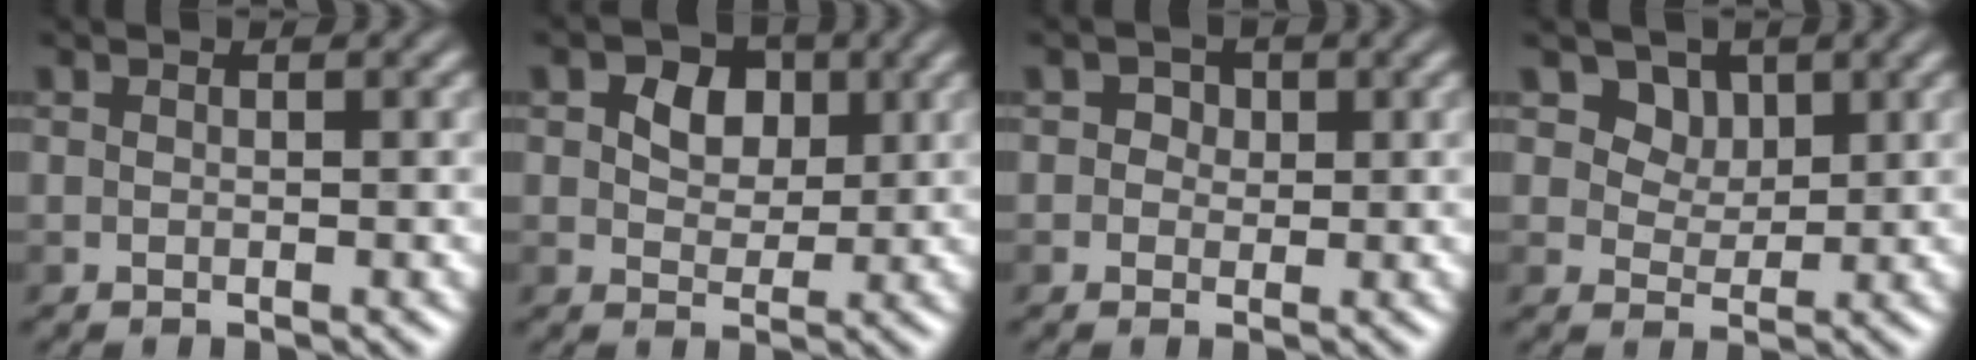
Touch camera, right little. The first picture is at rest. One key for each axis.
{"total": 4.3, "fx": 1.5, "fy": 3.1, "fz": 2.5, "tx": -0.042, "ty": 0.006, "tz": 0.009}
{"total": 1.9, "fx": 0.6, "fy": 1.7, "fz": 0.8, "tx": 0.002, "ty": 0.003, "tz": 0.001}
{"total": 4.8, "fx": 2.7, "fy": 3.4, "fz": 2.1, "tx": -0.051, "ty": -0.011, "tz": 0.051}